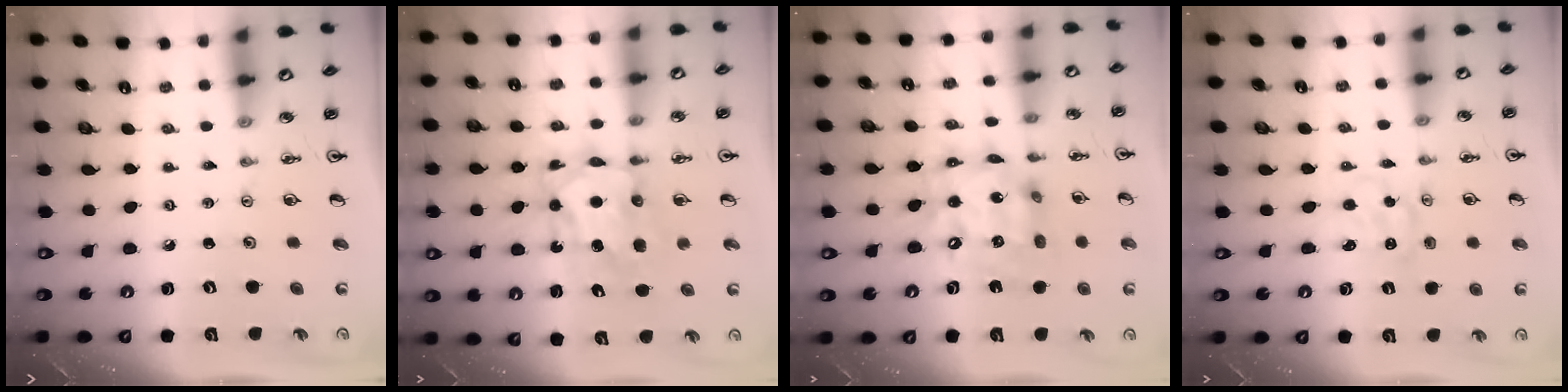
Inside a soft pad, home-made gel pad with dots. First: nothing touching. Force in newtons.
{"total": 8.2, "press": 8.1, "slide": 0.8}
{"total": 15.1, "press": 15.0, "slide": 1.0}
{"total": 1.4, "press": 1.4, "slide": 0.3}